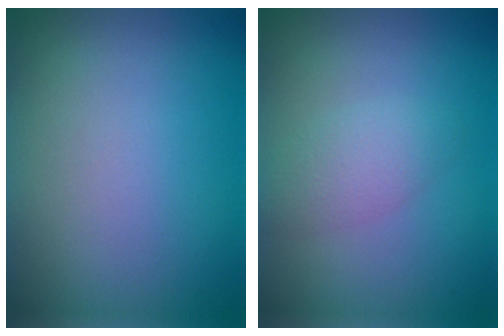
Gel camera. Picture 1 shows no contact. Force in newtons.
{"total": 2.4, "press": 2.4, "slide": 0.0}